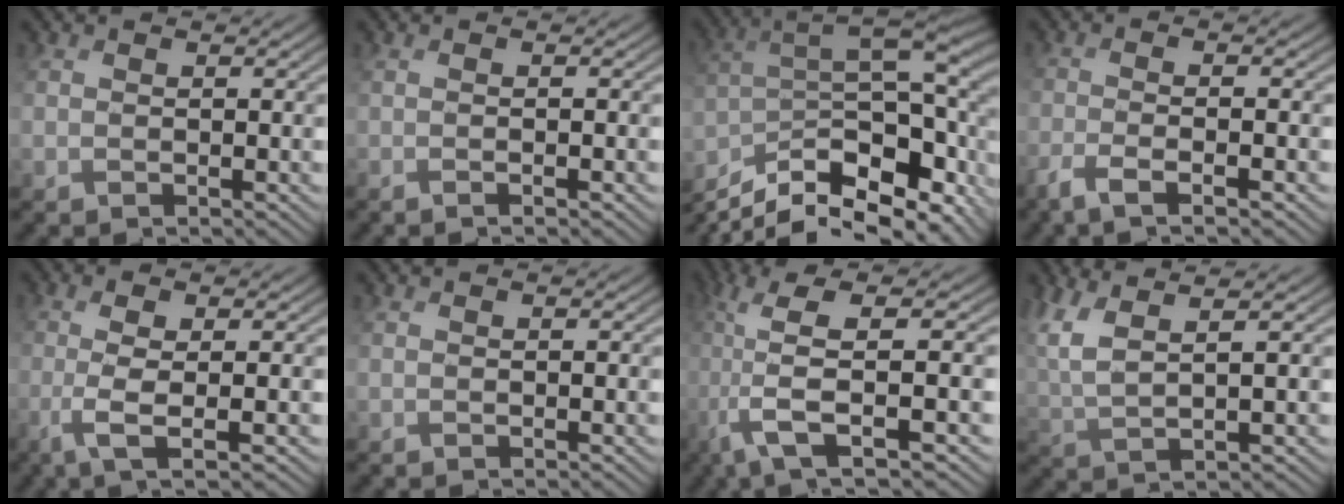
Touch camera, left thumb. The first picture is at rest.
{"total": 1.2, "force": [-0.4, 0.2, 1.2], "torque": [-0.019, 0.000, -0.013]}
{"total": 17.5, "force": [-10.2, 6.8, 12.4], "torque": [-0.268, -0.016, -0.157]}
{"total": 4.3, "force": [-2.6, 0.7, 3.4], "torque": [-0.059, 0.000, -0.066]}
{"total": 5.1, "force": [-1.2, 1.3, 4.8], "torque": [-0.089, 0.007, -0.032]}
{"total": 0.0}
{"total": 9.5, "force": [-1.7, 1.8, 9.2], "torque": [-0.171, 0.018, -0.045]}
{"total": 7.4, "force": [3.8, 2.0, 6.1], "torque": [-0.146, 0.015, 0.078]}